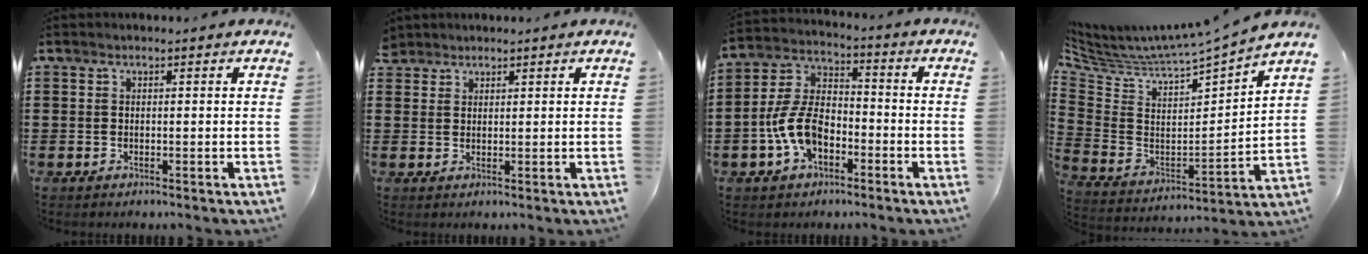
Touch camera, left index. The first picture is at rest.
{"total": 1.7, "force": [1.5, 0.8, 0.0], "torque": [-0.004, 0.004, 0.030]}
{"total": 8.7, "force": [-3.8, 4.8, 6.2], "torque": [-0.161, 0.004, -0.080]}
{"total": 4.2, "force": [4.1, 0.5, 0.7], "torque": [-0.045, -0.050, 0.062]}